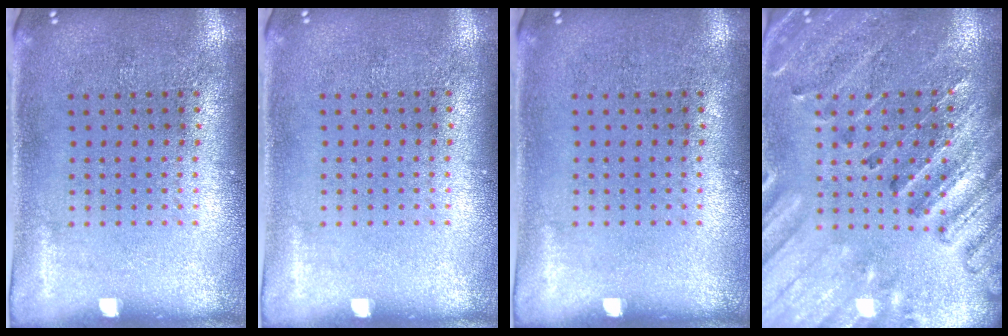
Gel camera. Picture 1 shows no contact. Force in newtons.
{"total": 0.0}
{"total": 0.0}
{"total": 2.5, "press": 2.5, "slide": 0.4}